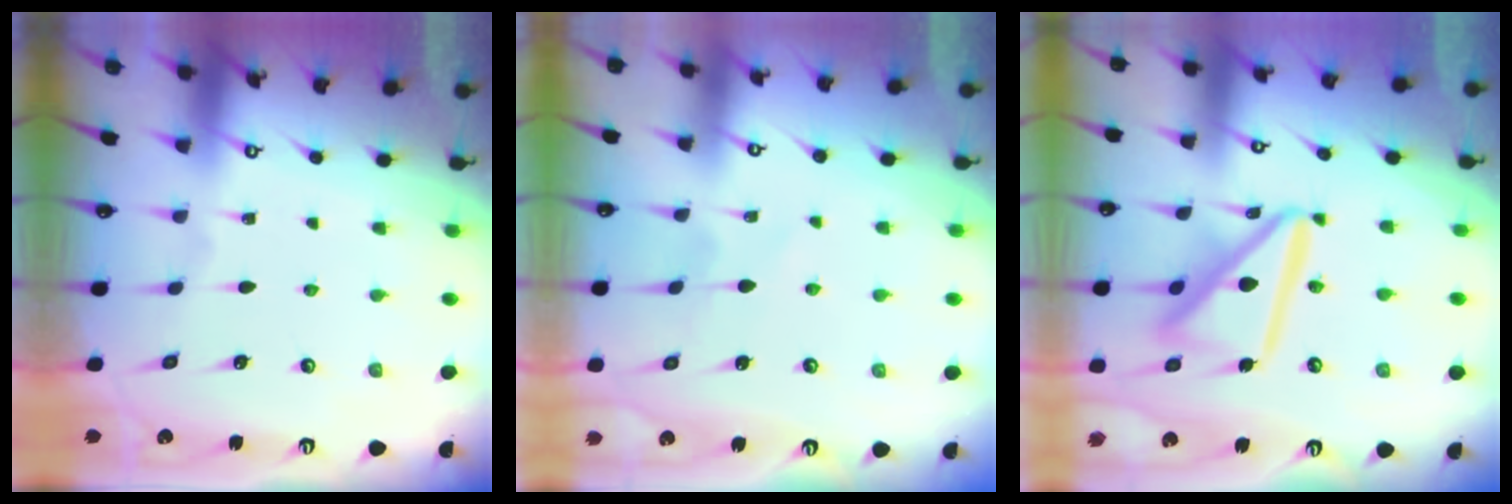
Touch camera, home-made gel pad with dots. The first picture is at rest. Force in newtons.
{"total": 4.2, "press": 4.1, "slide": 0.6}
{"total": 15.2, "press": 15.1, "slide": 1.4}